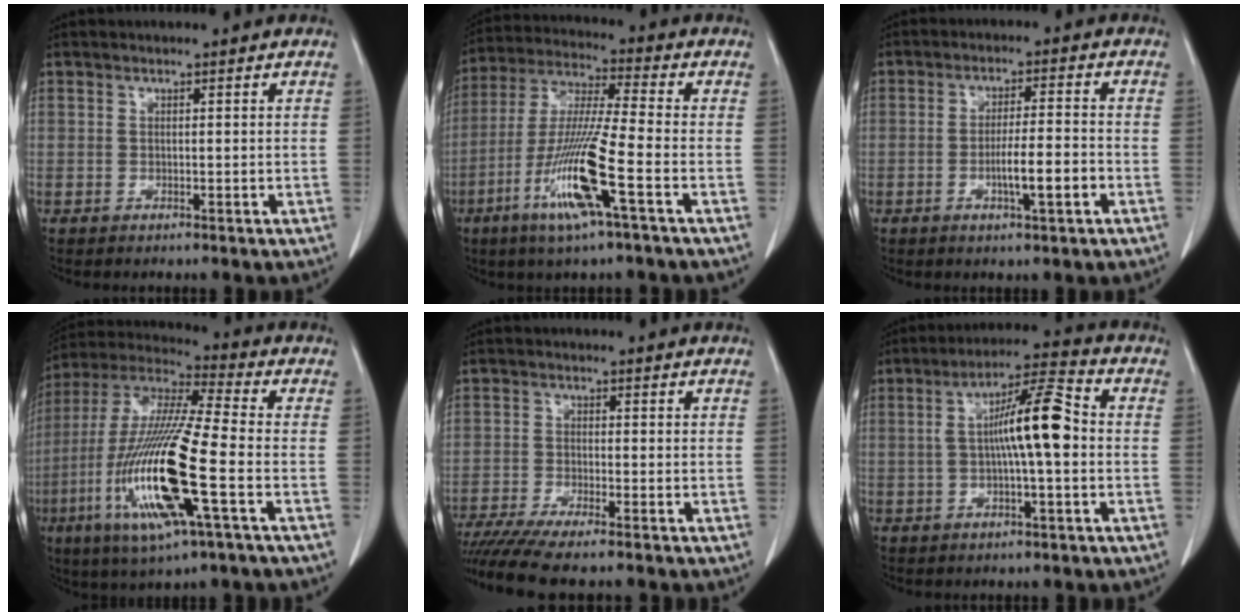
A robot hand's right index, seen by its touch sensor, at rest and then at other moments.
{"total": 13.9, "force": [-5.5, -0.2, 12.7], "torque": [-0.264, -0.017, -0.110]}
{"total": 6.0, "force": [-2.1, 0.4, 5.6], "torque": [-0.097, -0.001, -0.033]}
{"total": 20.7, "force": [-5.8, 1.8, 19.8], "torque": [-0.432, -0.028, -0.113]}
{"total": 10.8, "force": [-9.2, 0.0, 5.5], "torque": [-0.078, -0.021, -0.147]}
{"total": 10.2, "force": [0.2, 1.3, 10.1], "torque": [-0.178, 0.025, -0.002]}